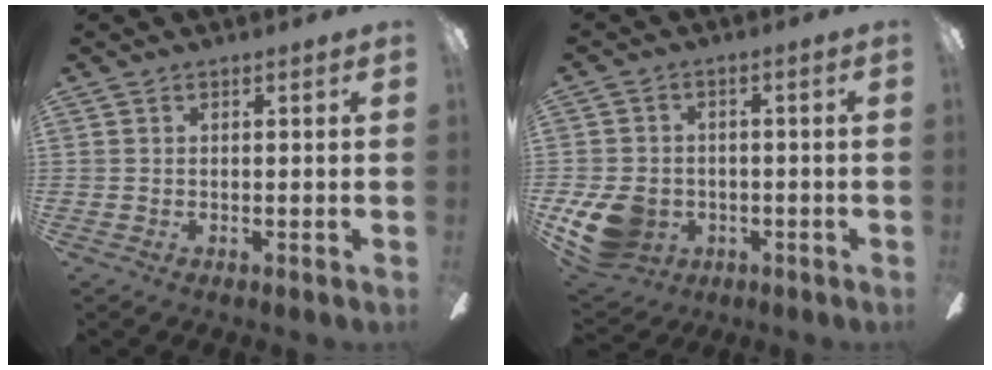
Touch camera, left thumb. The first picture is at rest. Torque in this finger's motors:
{"motor_torque": [1.17, 1.27, 0.35, -0.30, 0.10]}